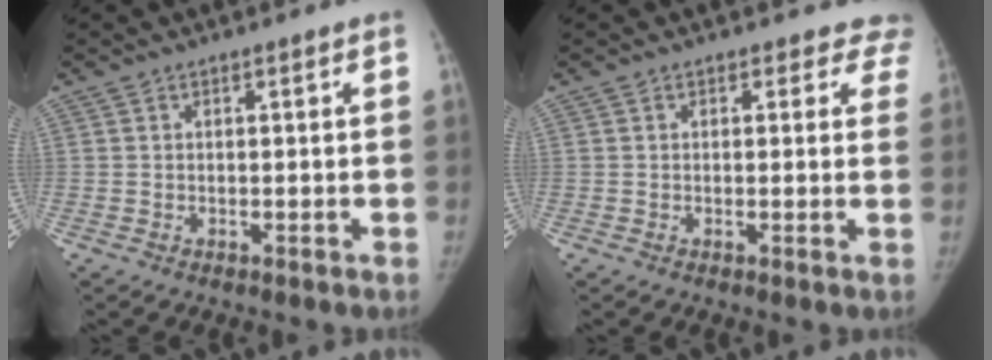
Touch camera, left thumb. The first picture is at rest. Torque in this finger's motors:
{"motor_torque": [-0.09, 0.04, -0.19, 0.10, 0.02]}